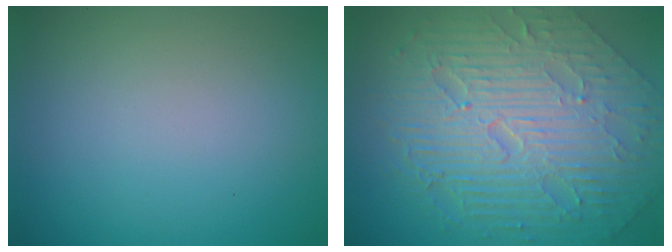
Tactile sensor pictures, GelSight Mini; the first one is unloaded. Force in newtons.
{"total": 10.8, "press": 7.2, "slide": 8.1}